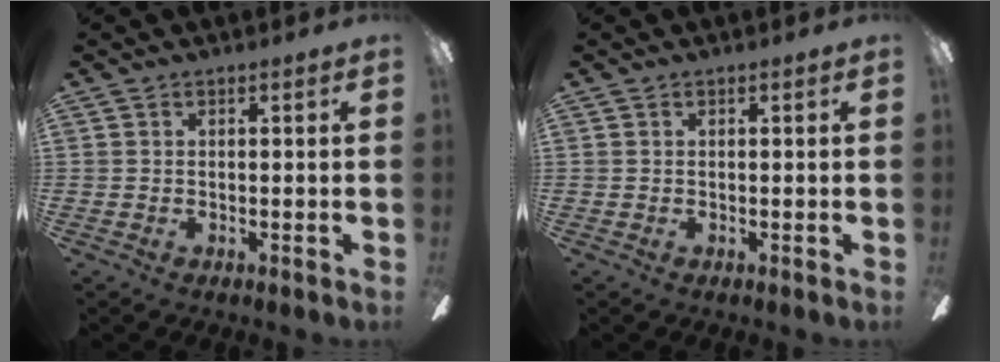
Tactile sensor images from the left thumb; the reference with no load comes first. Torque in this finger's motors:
{"motor_torque": [0.00, 0.00, -0.09, 0.09, 0.00]}